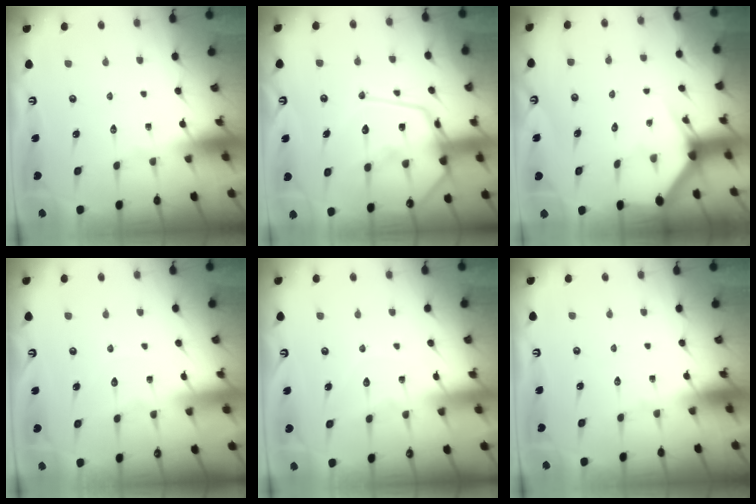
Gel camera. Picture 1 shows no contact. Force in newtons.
{"total": 20.0, "press": 19.9, "slide": 1.9}
{"total": 3.0, "press": 3.0, "slide": 0.1}
{"total": 2.9, "press": 2.9, "slide": 0.2}
{"total": 5.3, "press": 5.3, "slide": 0.4}
{"total": 0.0}